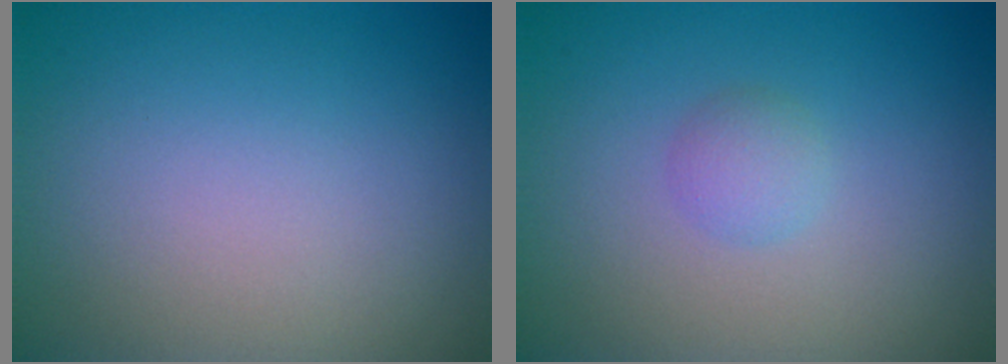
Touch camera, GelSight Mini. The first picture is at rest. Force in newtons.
{"total": 1.4, "press": 1.4, "slide": 0.0}